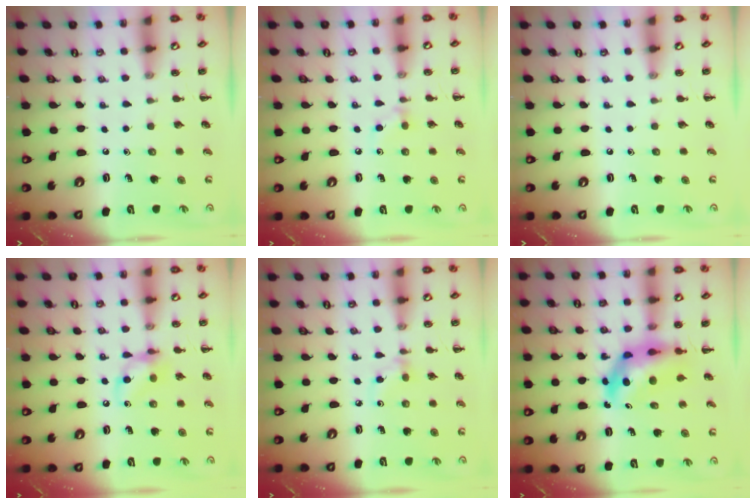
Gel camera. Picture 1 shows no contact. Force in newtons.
{"total": 5.0, "press": 4.6, "slide": 1.9}
{"total": 0.0}
{"total": 9.7, "press": 9.6, "slide": 1.3}
{"total": 3.5, "press": 3.2, "slide": 1.3}
{"total": 6.1, "press": 6.0, "slide": 1.5}